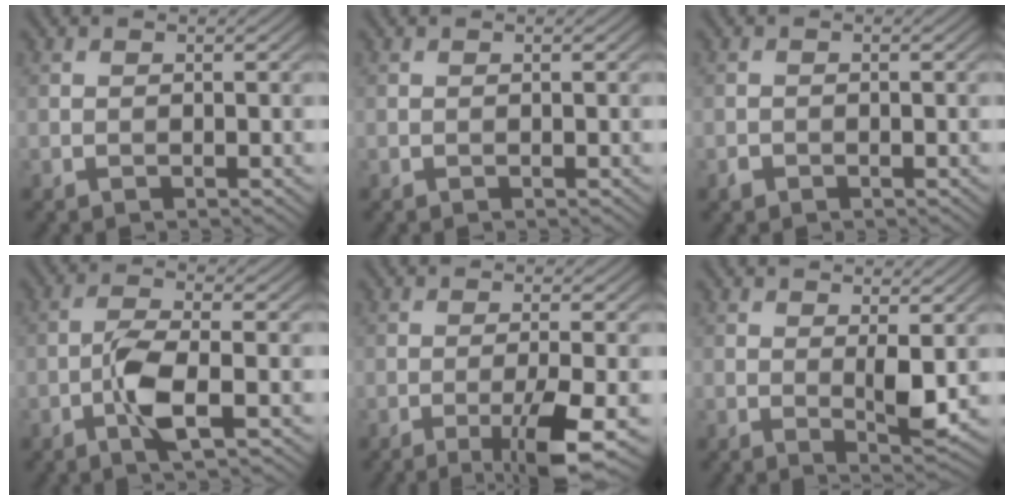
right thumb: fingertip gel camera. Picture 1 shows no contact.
{"total": 0.0}
{"total": 0.6, "force": [-0.4, 0.4, 0.2], "torque": [-0.004, -0.002, -0.008]}
{"total": 5.4, "force": [-1.8, 1.4, 4.9], "torque": [-0.105, 0.005, -0.040]}
{"total": 6.2, "force": [-2.5, 0.7, 5.6], "torque": [-0.090, 0.005, -0.045]}
{"total": 3.6, "force": [0.8, 1.0, 3.3], "torque": [-0.063, -0.008, 0.018]}